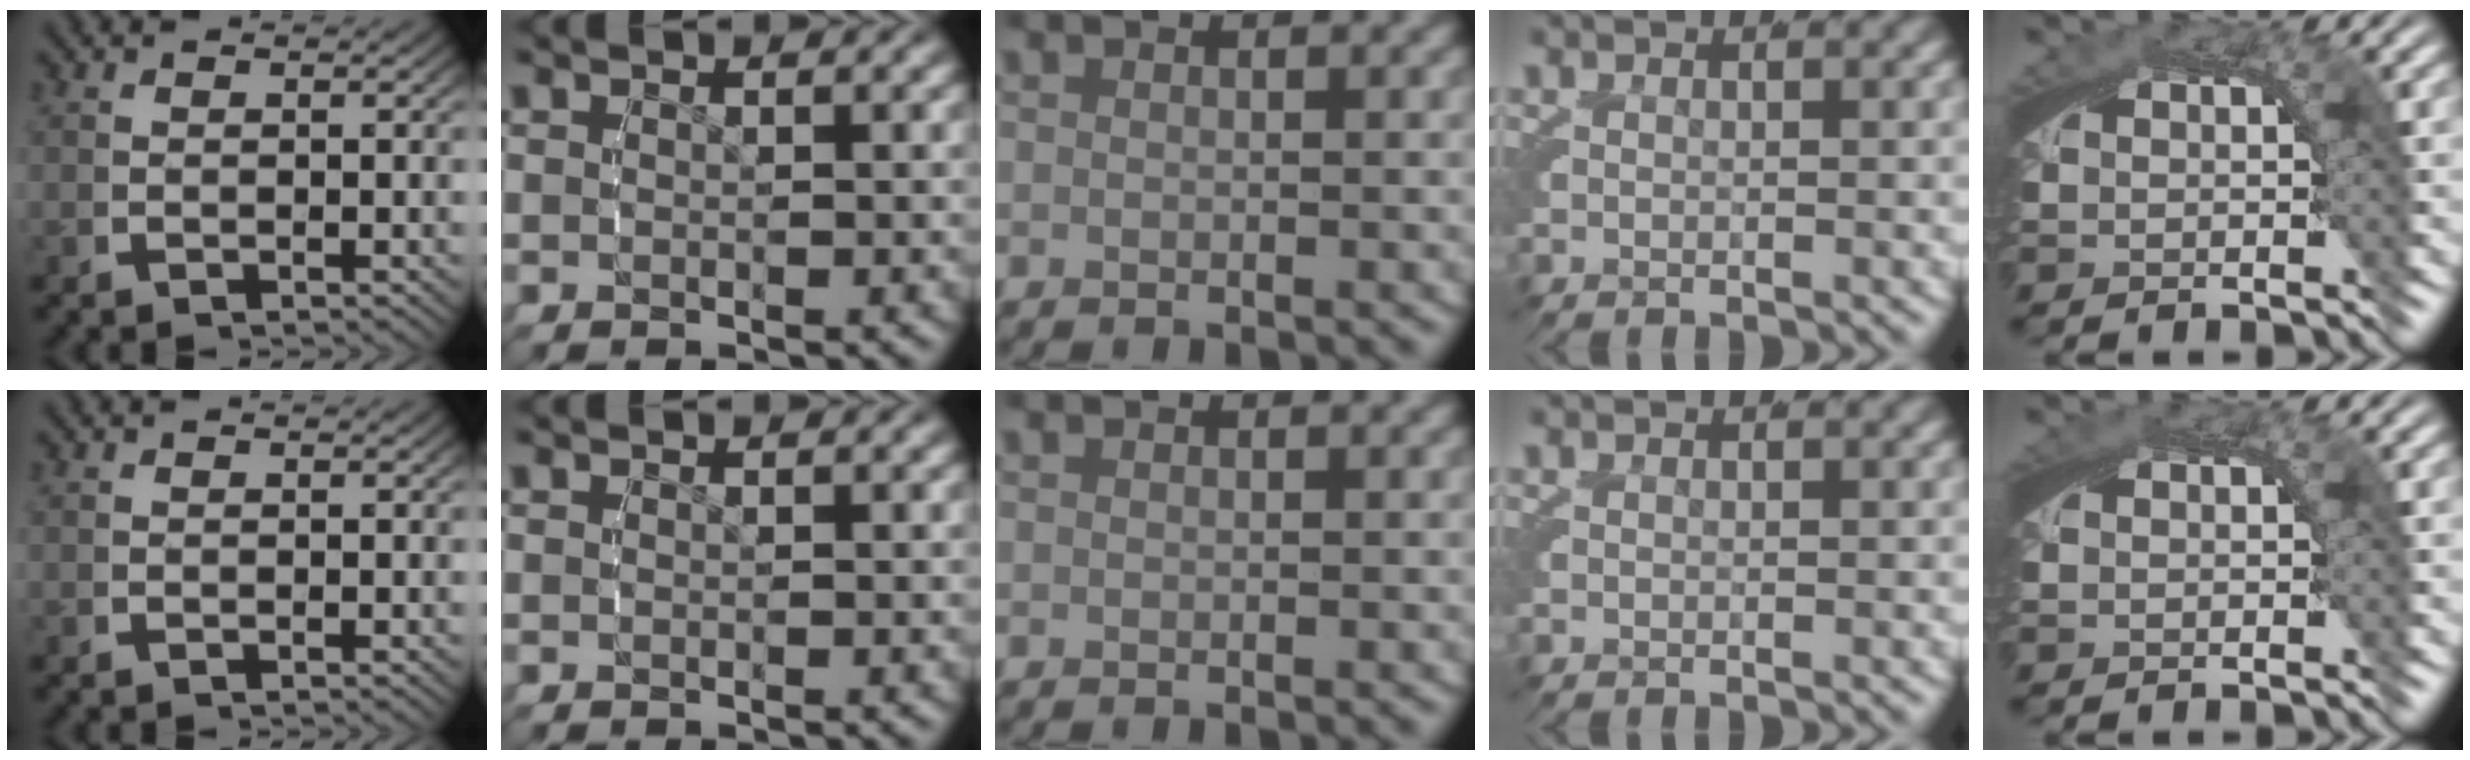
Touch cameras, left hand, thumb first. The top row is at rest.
{"little": {"total": 0.6, "force": [0.1, 0.2, 0.6], "torque": [-0.011, 0.001, 0.003]}}